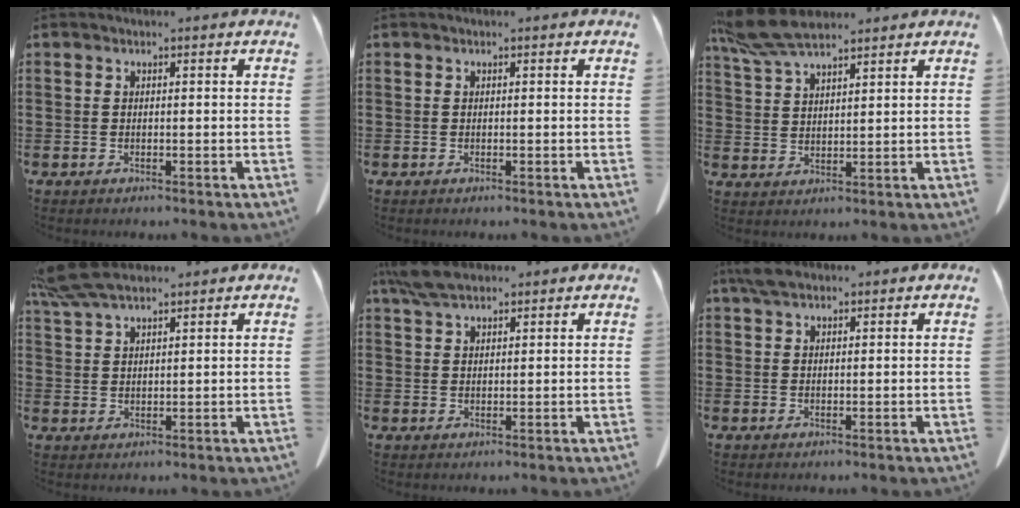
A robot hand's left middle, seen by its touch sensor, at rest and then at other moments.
{"total": 0.0}
{"total": 7.9, "force": [6.5, 1.9, 4.2], "torque": [-0.106, -0.012, 0.121]}
{"total": 6.8, "force": [5.4, 1.6, 3.7], "torque": [-0.095, -0.006, 0.101]}
{"total": 5.4, "force": [4.1, 1.6, 3.1], "torque": [-0.071, 0.001, 0.078]}
{"total": 2.9, "force": [2.1, 1.0, 1.7], "torque": [-0.040, 0.004, 0.039]}